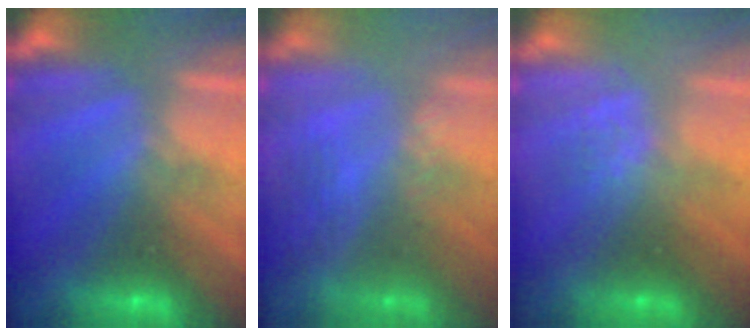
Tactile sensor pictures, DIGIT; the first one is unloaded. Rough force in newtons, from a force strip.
{"total": 2.7}
{"total": 2.8}